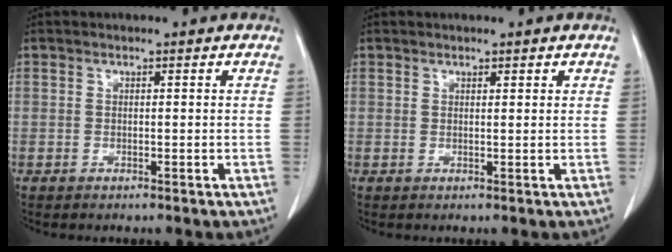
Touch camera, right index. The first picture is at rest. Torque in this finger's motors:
{"motor_torque": [-0.02, -0.03, 0.00, -0.01]}